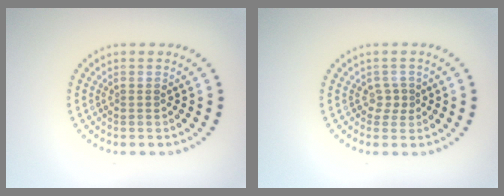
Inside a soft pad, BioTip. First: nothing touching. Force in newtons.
{"total": 1.1, "press": 0.8, "slide": 0.8}